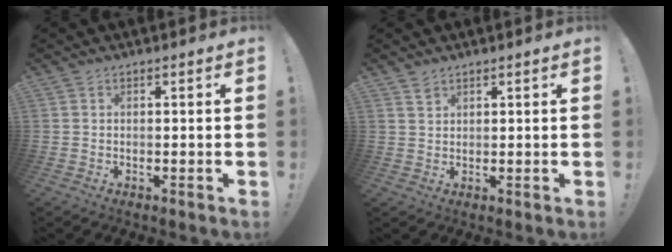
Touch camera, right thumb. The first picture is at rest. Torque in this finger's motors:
{"motor_torque": [-0.04, 0.25, 0.25, -0.15, -0.15]}